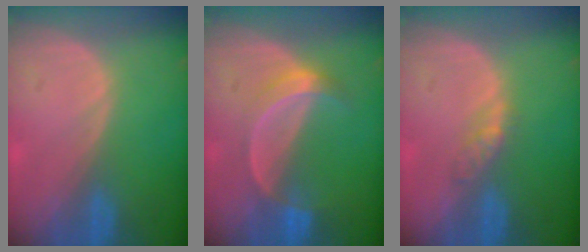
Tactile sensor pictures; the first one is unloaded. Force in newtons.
{"total": 5.1, "press": 4.7, "slide": 2.0}
{"total": 2.6, "press": 2.3, "slide": 1.3}